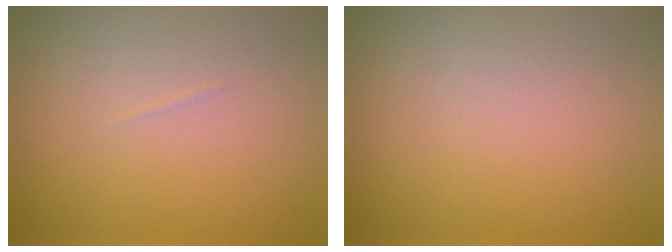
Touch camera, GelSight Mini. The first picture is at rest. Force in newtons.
{"total": 0.0}